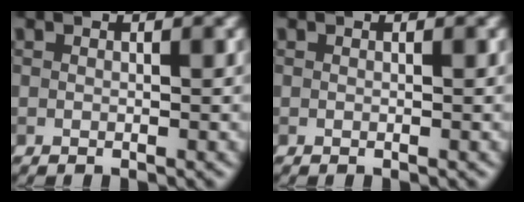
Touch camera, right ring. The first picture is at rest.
{"total": 0.0}